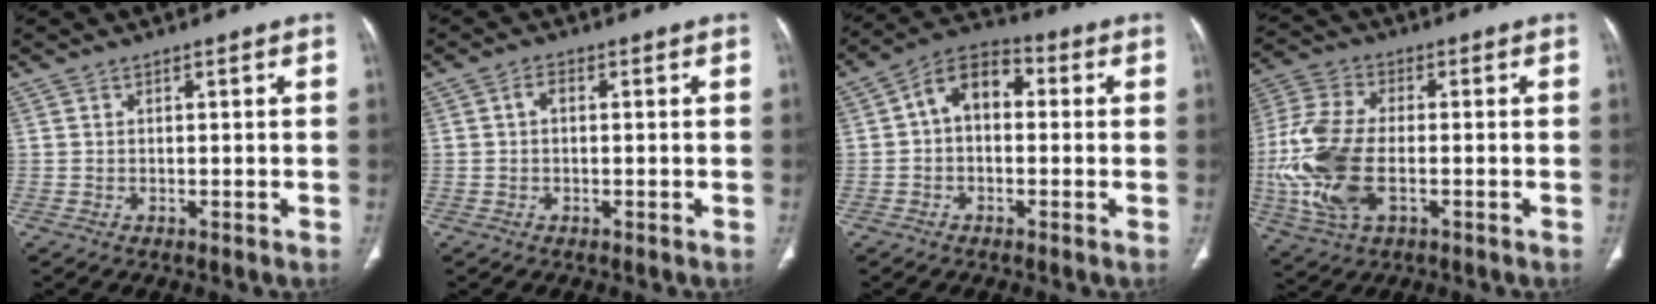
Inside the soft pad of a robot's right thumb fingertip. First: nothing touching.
{"total": 2.7, "force": [0.1, 1.6, 2.1], "torque": [-0.035, 0.011, -0.003]}
{"total": 8.9, "force": [0.6, 5.9, 6.6], "torque": [-0.090, 0.028, -0.005]}
{"total": 15.8, "force": [-2.7, 8.5, 13.1], "torque": [-0.302, 0.003, -0.048]}